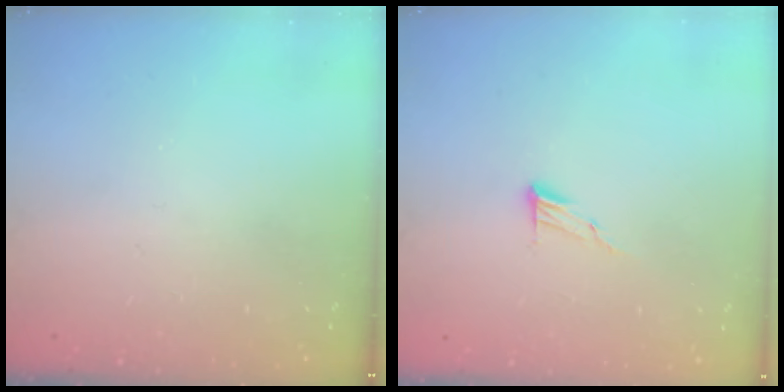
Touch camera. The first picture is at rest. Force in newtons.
{"total": 6.1, "press": 6.1, "slide": 0.5}